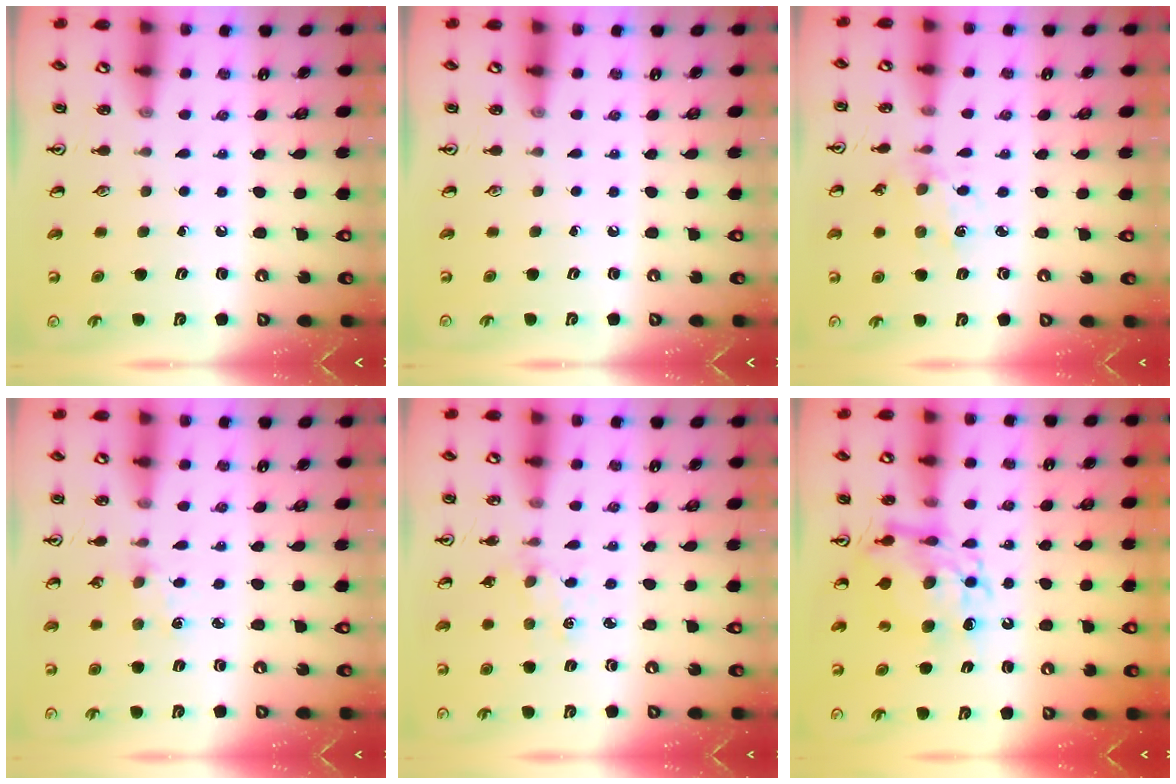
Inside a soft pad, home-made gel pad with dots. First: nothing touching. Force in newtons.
{"total": 0.0}
{"total": 1.7, "press": 1.6, "slide": 0.1}
{"total": 1.4, "press": 1.4, "slide": 0.2}
{"total": 1.8, "press": 1.8, "slide": 0.3}
{"total": 12.1, "press": 12.0, "slide": 1.5}